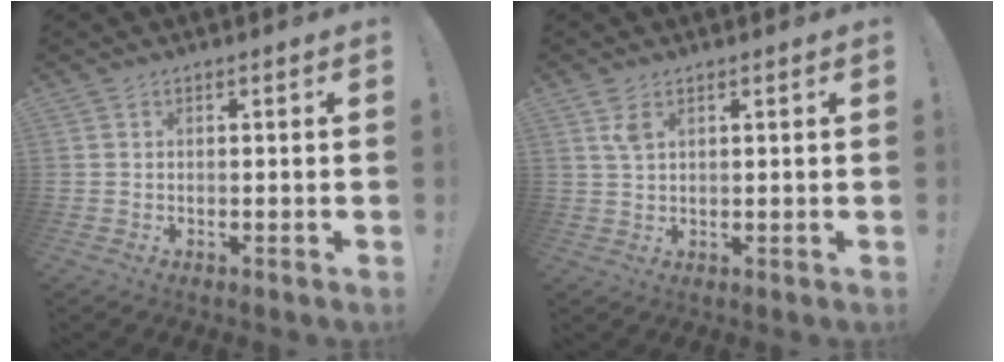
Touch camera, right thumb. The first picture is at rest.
{"total": 3.2, "force": [1.6, 1.6, 2.3], "torque": [-0.039, -0.003, 0.028]}